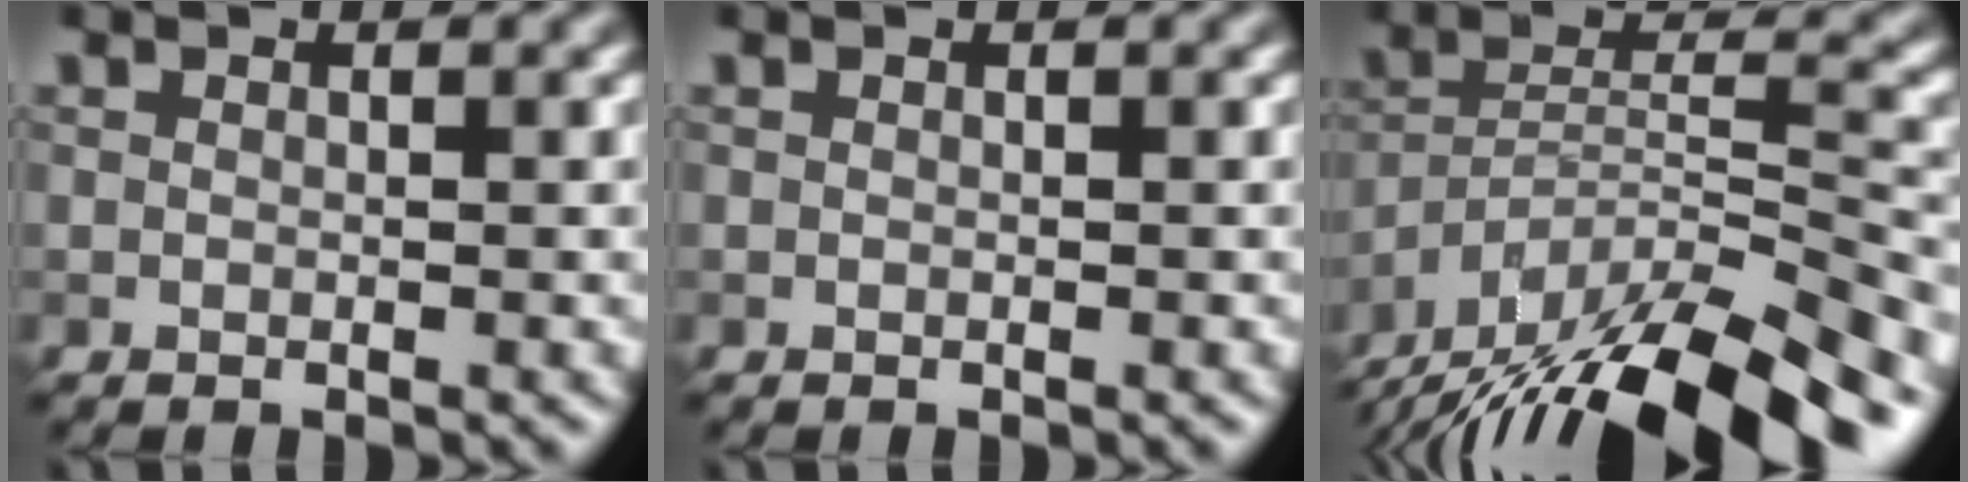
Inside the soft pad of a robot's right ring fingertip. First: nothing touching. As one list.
[{"total": 0.0}, {"total": 16.3, "force": [-13.4, 3.5, 8.6], "torque": [-0.140, 0.007, -0.206]}]